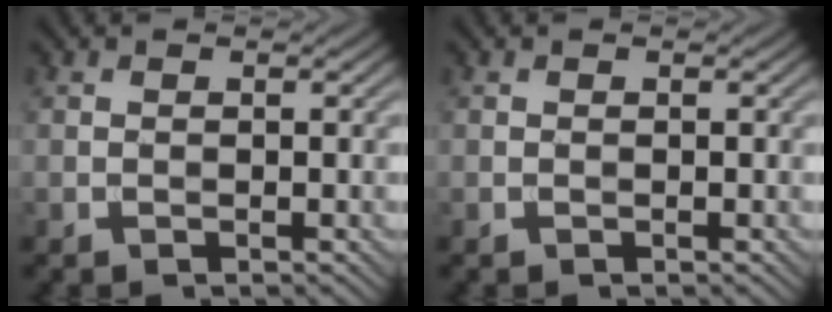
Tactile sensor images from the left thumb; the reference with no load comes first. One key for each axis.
{"total": 0.0}